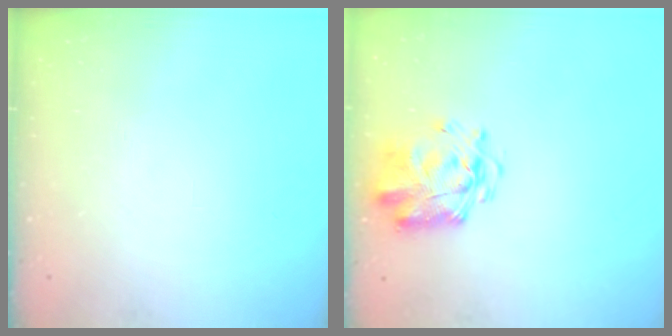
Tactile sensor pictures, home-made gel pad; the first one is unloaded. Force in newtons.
{"total": 2.9, "press": 2.8, "slide": 0.7}